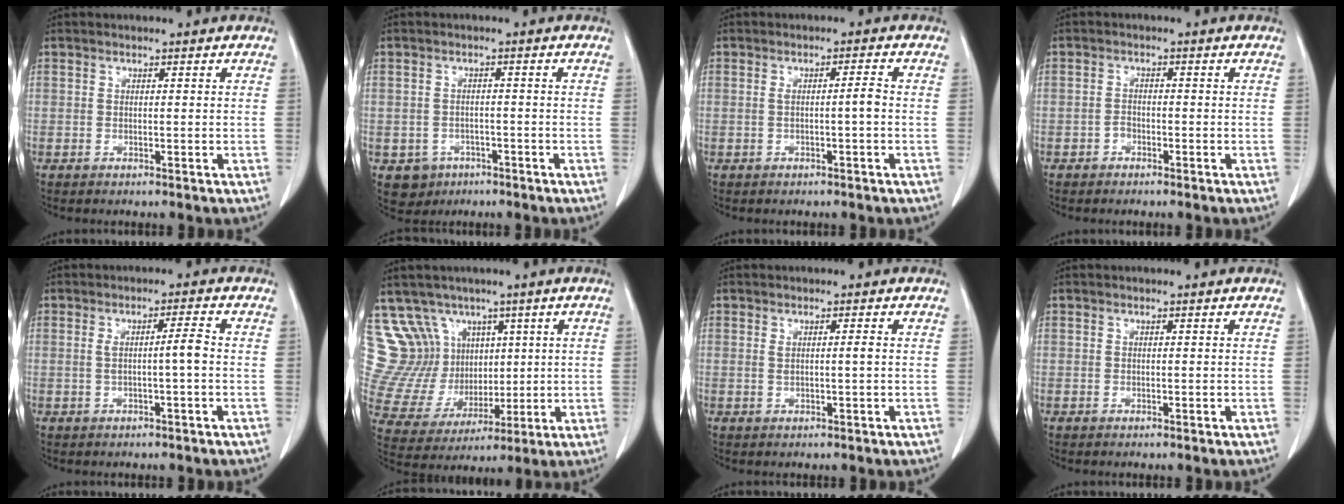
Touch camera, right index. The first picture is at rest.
{"total": 4.0, "force": [-2.1, 3.4, 0.5], "torque": [-0.002, 0.009, -0.024]}
{"total": 2.0, "force": [-0.3, -0.1, 2.0], "torque": [-0.030, 0.004, -0.001]}
{"total": 1.2, "force": [-0.8, 0.8, 0.4], "torque": [-0.003, 0.005, -0.015]}
{"total": 3.1, "force": [-0.2, -0.2, 3.0], "torque": [-0.049, 0.007, 0.002]}
{"total": 12.8, "force": [6.8, 10.3, 3.5], "torque": [-0.084, 0.054, 0.158]}
{"total": 1.2, "force": [0.3, -0.1, 1.2], "torque": [-0.020, 0.001, 0.009]}
{"total": 0.0}